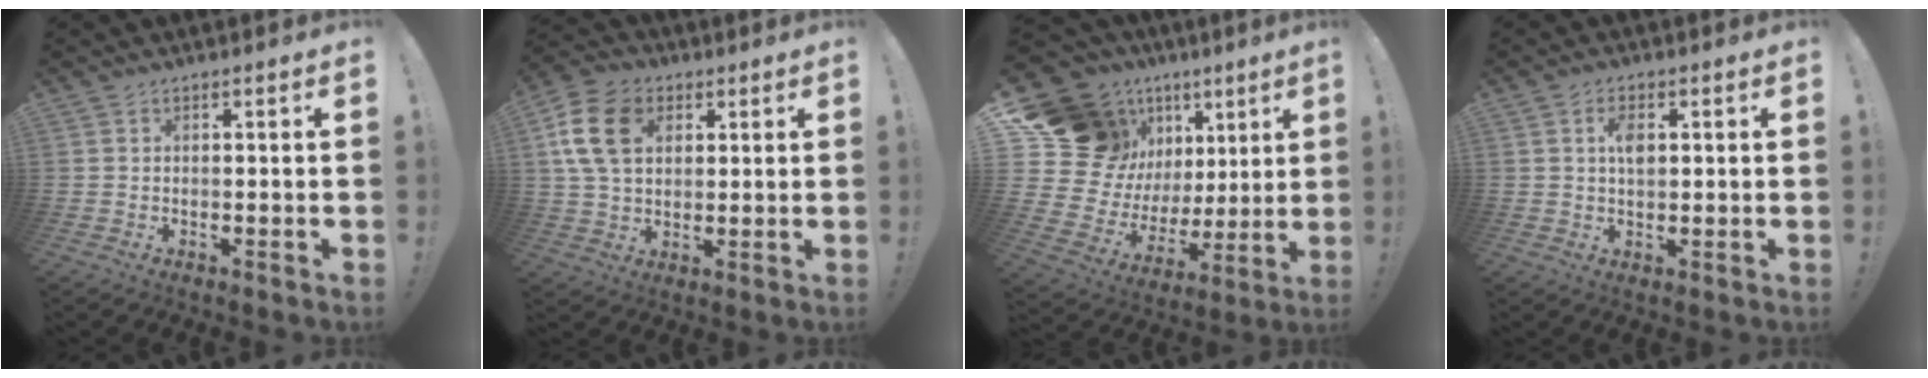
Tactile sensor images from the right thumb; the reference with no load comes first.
{"total": 15.1, "force": [4.4, 10.8, 9.6], "torque": [-0.182, 0.001, 0.086]}
{"total": 20.3, "force": [11.5, 14.2, 8.8], "torque": [-0.158, -0.084, 0.253]}
{"total": 4.9, "force": [1.1, 2.7, 4.0], "torque": [-0.063, 0.002, 0.015]}